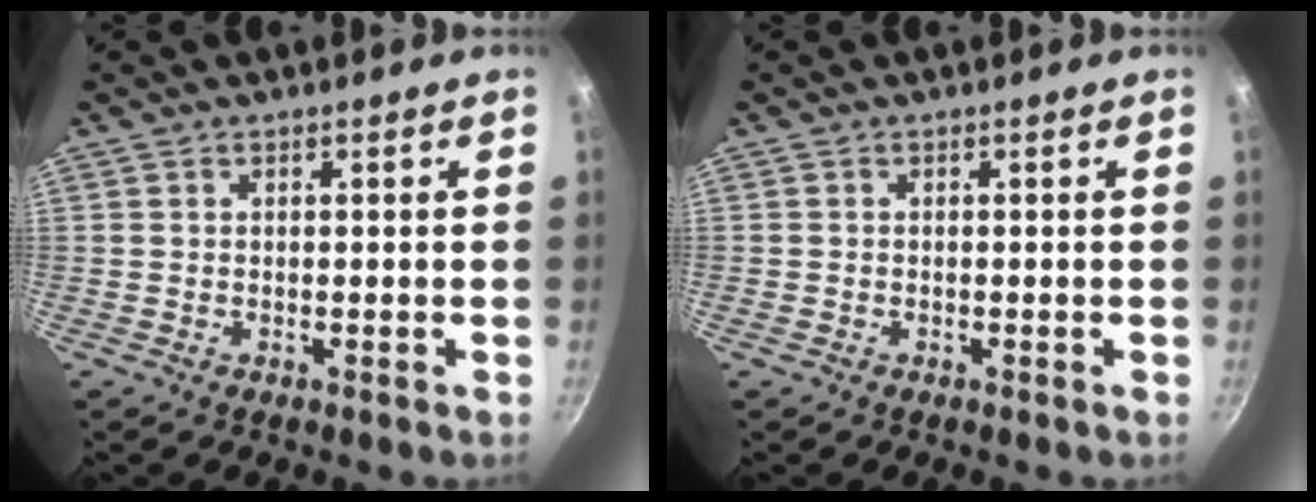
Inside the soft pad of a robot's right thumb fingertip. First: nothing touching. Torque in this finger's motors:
{"motor_torque": [0.21, -0.13, 0.48, -0.30, 0.04]}